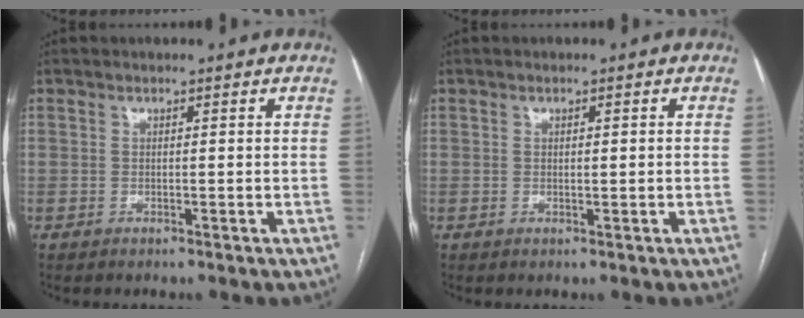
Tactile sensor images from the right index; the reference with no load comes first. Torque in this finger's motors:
{"motor_torque": [-0.09, 0.11, -0.04, -0.01]}